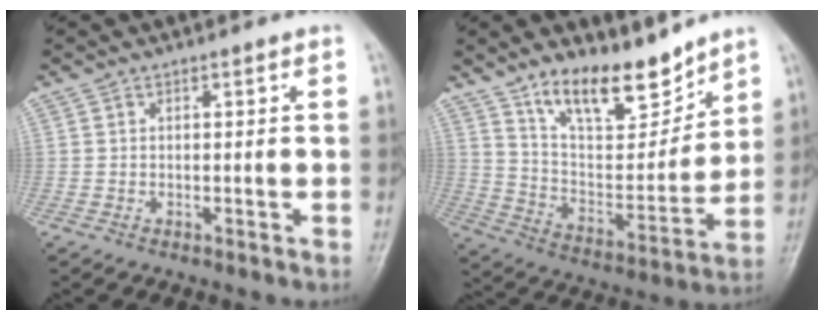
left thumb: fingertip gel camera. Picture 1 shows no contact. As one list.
[{"total": 15.1, "force": [11.6, 5.8, 7.8], "torque": [-0.089, -0.078, 0.212]}]